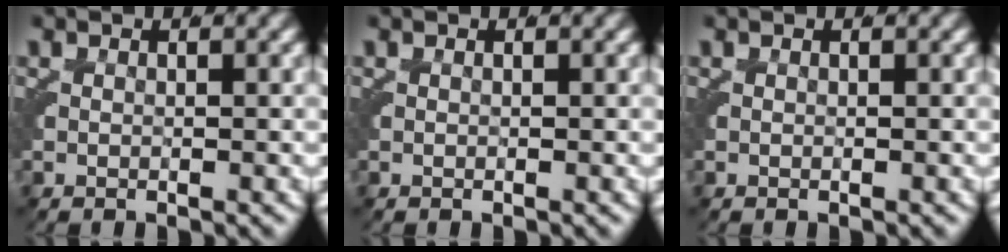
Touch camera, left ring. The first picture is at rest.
{"total": 0.0}
{"total": 0.0}